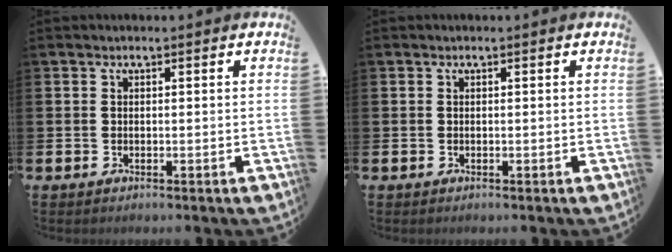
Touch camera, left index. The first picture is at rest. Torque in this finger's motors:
{"motor_torque": [0.00, 0.00, 0.00, 0.00]}